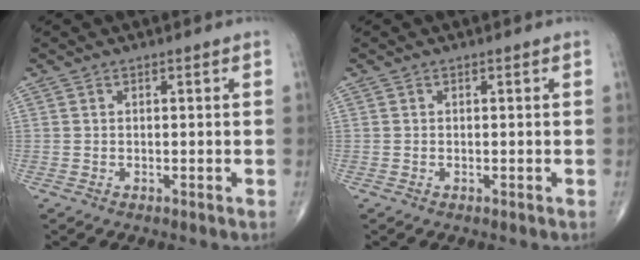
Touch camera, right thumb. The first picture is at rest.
{"total": 0.0}